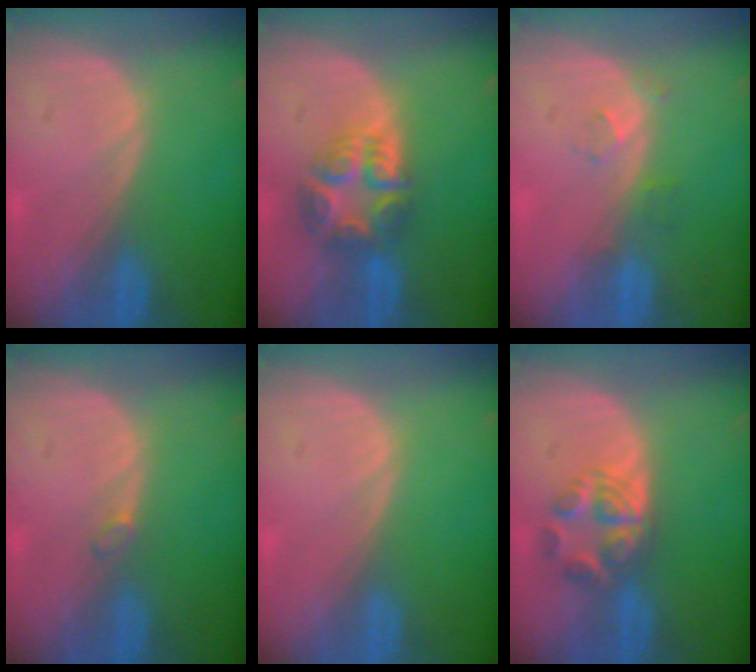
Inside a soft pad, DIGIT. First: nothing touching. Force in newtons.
{"total": 7.6, "press": 6.7, "slide": 3.6}
{"total": 2.7, "press": 2.3, "slide": 1.5}
{"total": 0.9, "press": 0.8, "slide": 0.2}
{"total": 0.0}
{"total": 6.0, "press": 5.2, "slide": 3.1}